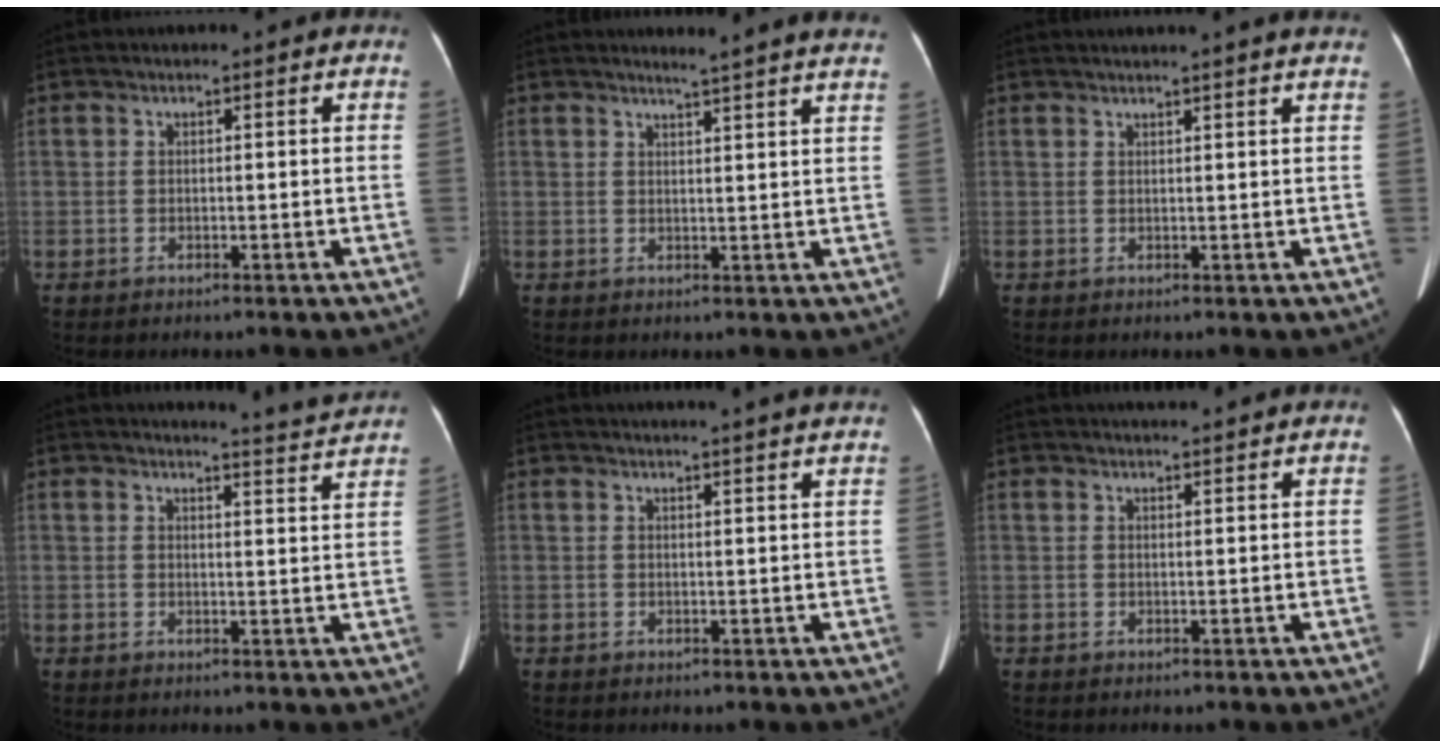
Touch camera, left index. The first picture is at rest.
{"total": 8.3, "force": [7.6, -0.7, 3.4], "torque": [-0.041, -0.006, 0.071]}
{"total": 6.2, "force": [5.5, -0.6, 2.8], "torque": [-0.036, 0.021, 0.054]}
{"total": 5.6, "force": [5.4, -1.2, 0.2], "torque": [-0.020, -0.025, 0.060]}
{"total": 11.2, "force": [10.3, -0.3, 4.3], "torque": [-0.060, 0.004, 0.108]}
{"total": 6.8, "force": [6.3, 0.4, 2.4], "torque": [-0.032, 0.026, 0.072]}